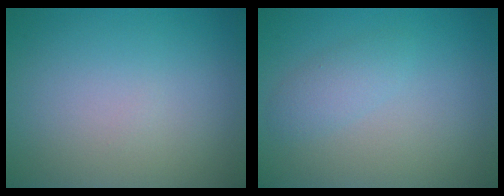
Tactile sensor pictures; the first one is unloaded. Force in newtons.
{"total": 1.6, "press": 1.6, "slide": 0.0}